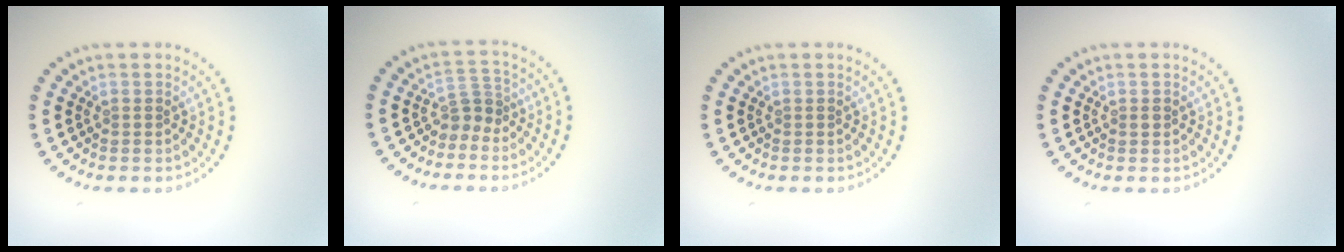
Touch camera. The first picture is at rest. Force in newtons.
{"total": 2.1, "press": 1.5, "slide": 1.5}
{"total": 0.0}
{"total": 0.7, "press": 0.7, "slide": 0.1}